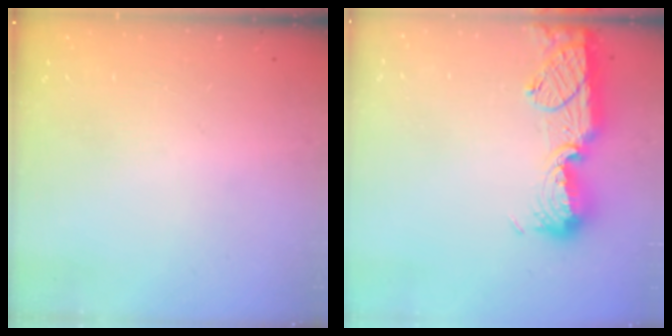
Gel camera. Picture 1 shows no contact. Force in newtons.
{"total": 12.9, "press": 12.8, "slide": 1.2}